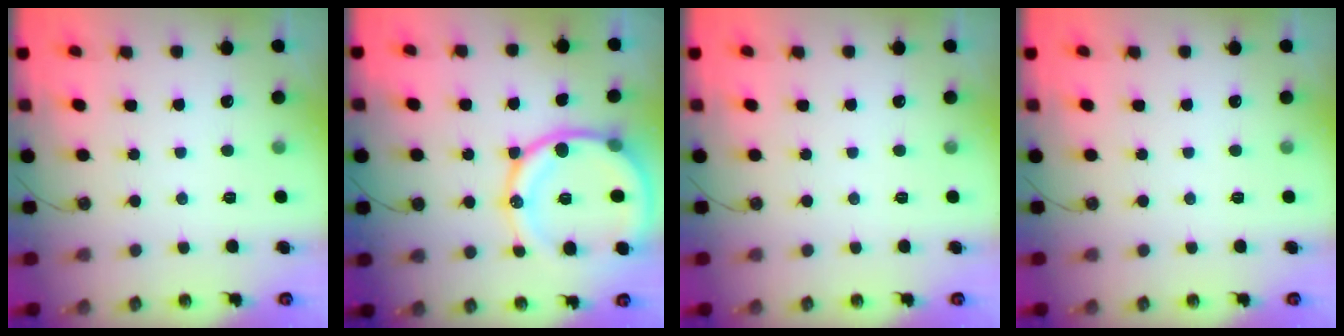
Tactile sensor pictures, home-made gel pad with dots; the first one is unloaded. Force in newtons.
{"total": 18.6, "press": 18.5, "slide": 1.5}
{"total": 0.0}
{"total": 0.0}